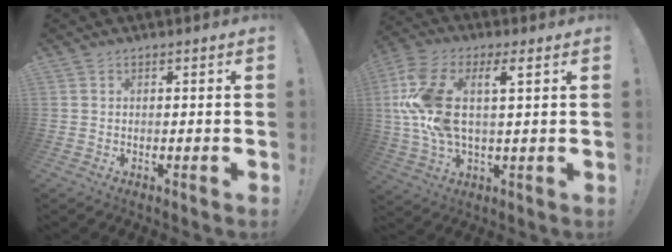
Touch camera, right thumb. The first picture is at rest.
{"total": 16.0, "force": [3.5, 7.7, 13.6], "torque": [-0.283, 0.000, 0.060]}